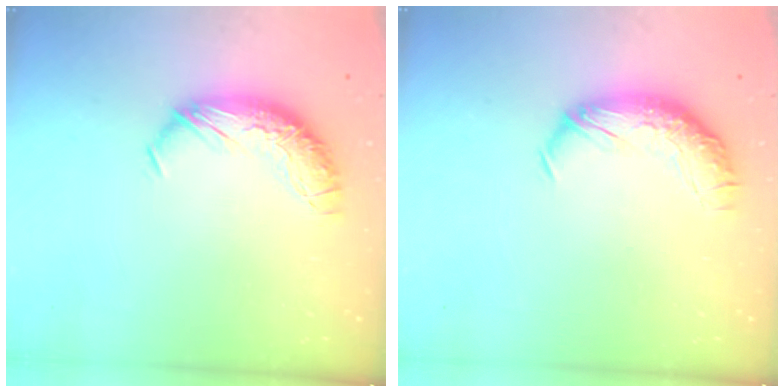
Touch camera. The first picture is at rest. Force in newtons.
{"total": 2.4, "press": 1.1, "slide": 2.1}